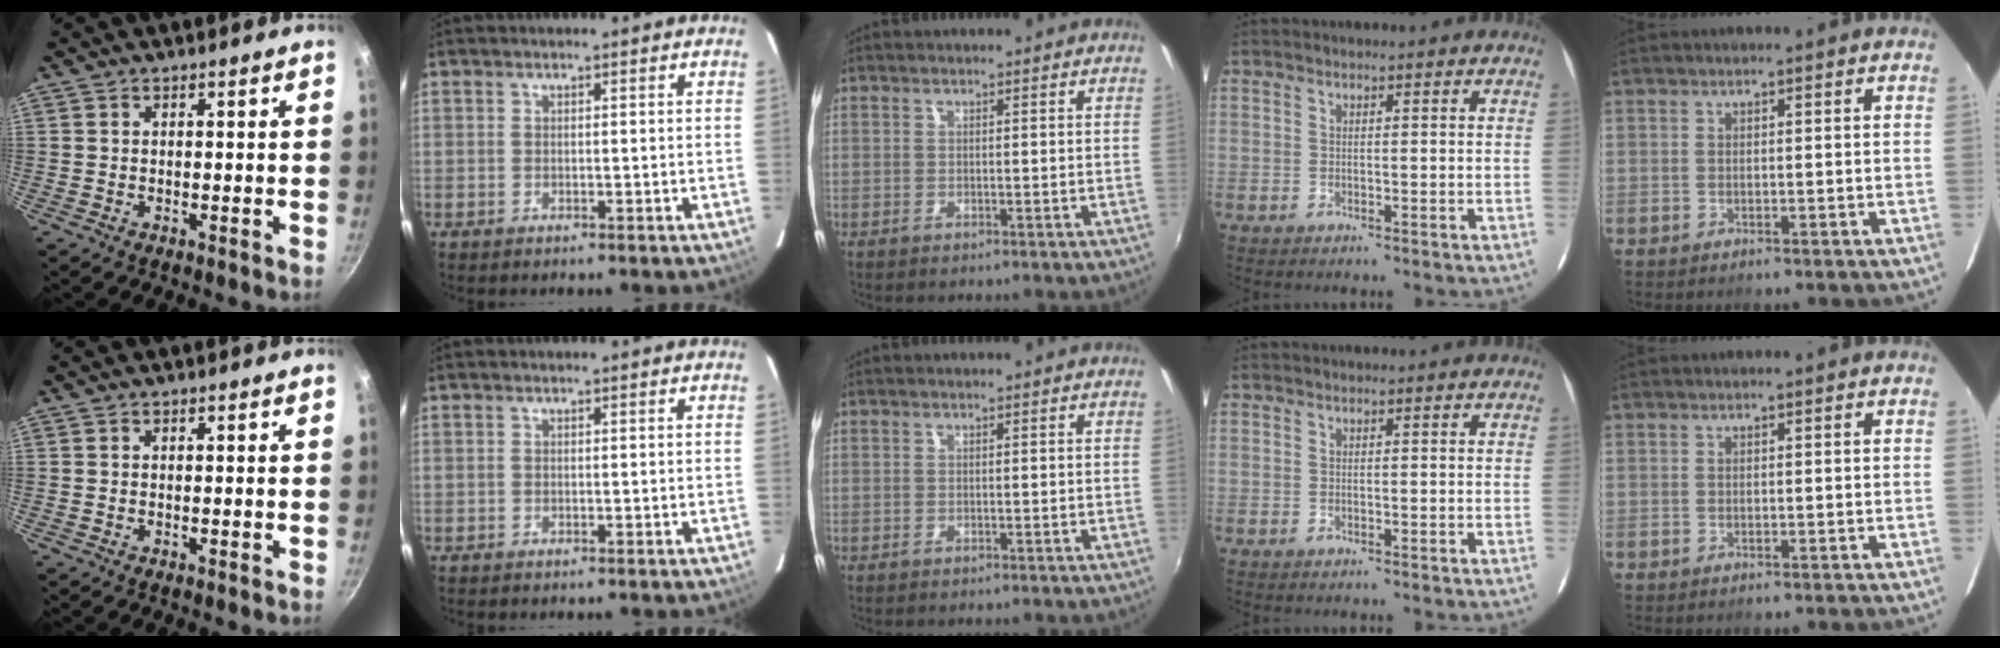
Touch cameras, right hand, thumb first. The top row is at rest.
{}